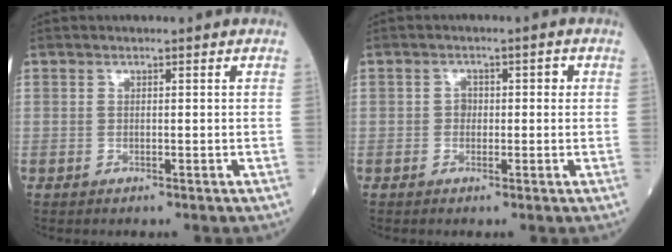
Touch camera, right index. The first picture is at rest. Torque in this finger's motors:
{"motor_torque": [0.50, -0.02, 0.24, 0.05]}